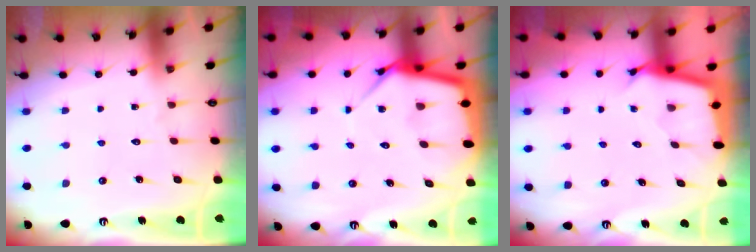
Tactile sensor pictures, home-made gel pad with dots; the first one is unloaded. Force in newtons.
{"total": 9.7, "press": 9.7, "slide": 1.0}
{"total": 2.5, "press": 2.5, "slide": 0.1}